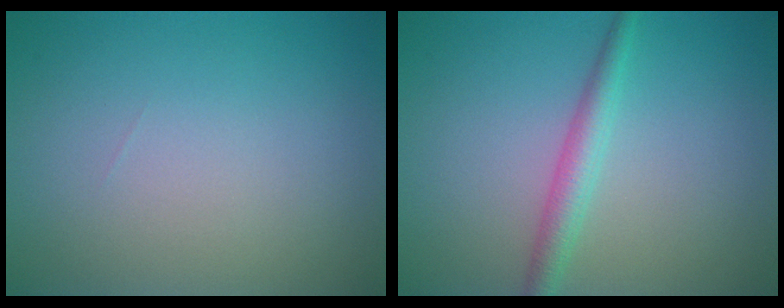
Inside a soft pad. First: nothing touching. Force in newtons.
{"total": 2.4, "press": 2.4, "slide": 0.0}